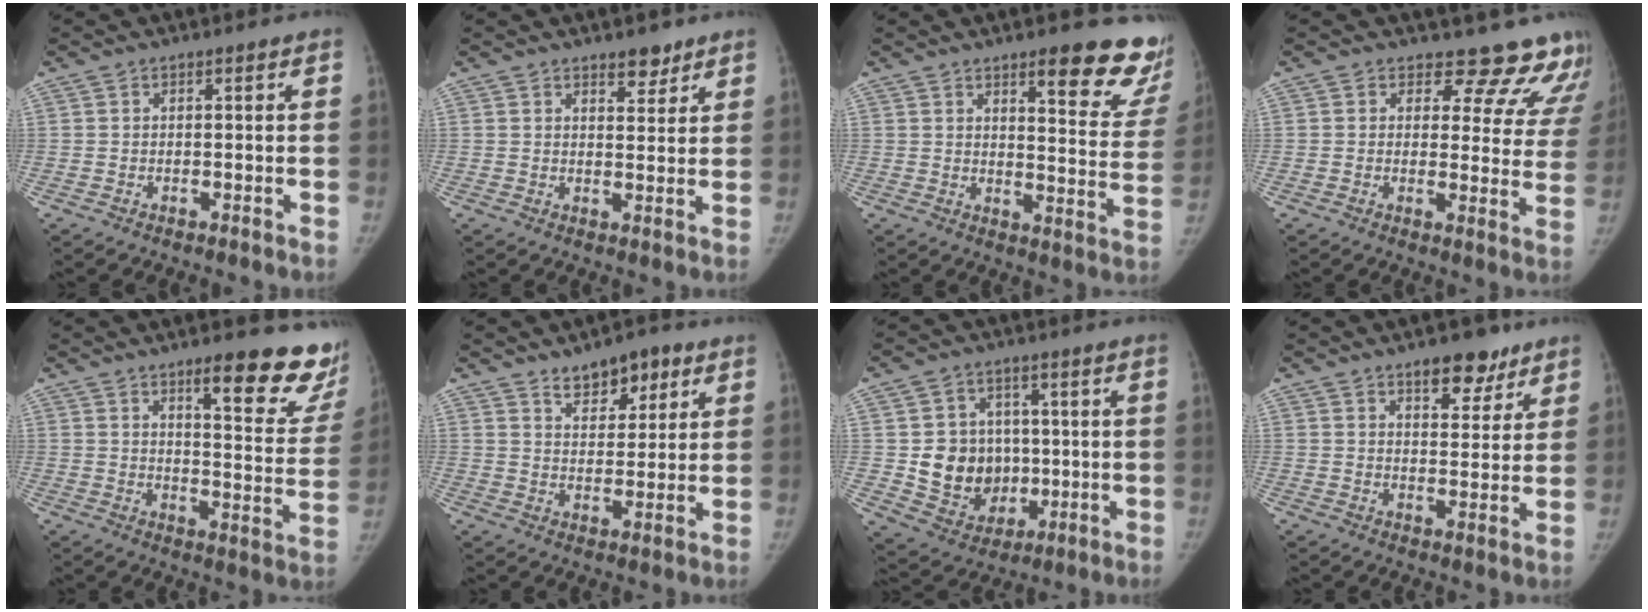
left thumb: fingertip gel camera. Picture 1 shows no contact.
{"total": 3.9, "force": [2.9, 1.8, 1.8], "torque": [-0.002, -0.019, 0.045]}
{"total": 16.4, "force": [11.3, 4.3, 11.1], "torque": [-0.095, -0.075, 0.134]}
{"total": 15.5, "force": [14.2, 6.0, 1.9], "torque": [0.035, -0.113, 0.134]}
{"total": 19.2, "force": [13.0, 5.1, 13.2], "torque": [-0.126, -0.076, 0.165]}
{"total": 8.2, "force": [5.3, 4.3, 4.6], "torque": [-0.033, -0.030, 0.083]}
{"total": 12.2, "force": [-0.2, 10.8, 5.8], "torque": [-0.050, 0.000, 0.021]}
{"total": 8.3, "force": [5.6, 4.0, 4.7], "torque": [-0.030, -0.029, 0.081]}